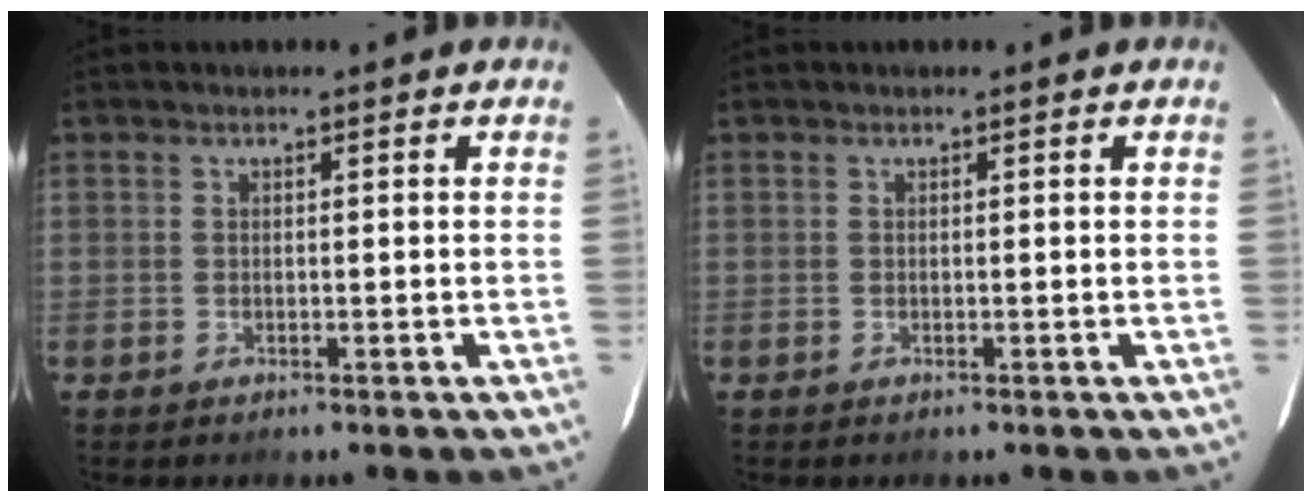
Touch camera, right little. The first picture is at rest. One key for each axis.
{"total": 0.0}